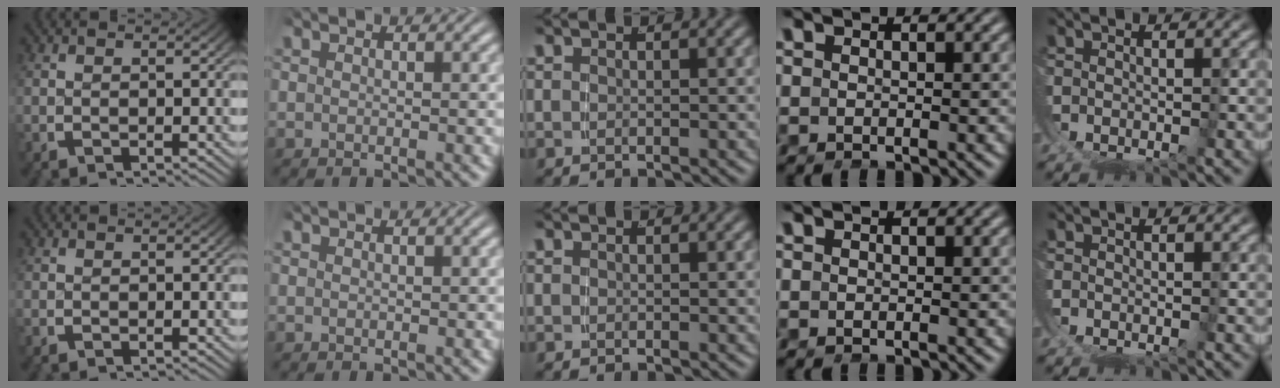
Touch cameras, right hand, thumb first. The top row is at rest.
{}